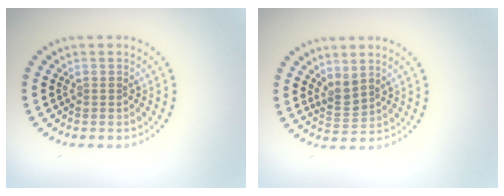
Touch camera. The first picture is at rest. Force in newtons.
{"total": 1.7, "press": 1.4, "slide": 0.9}